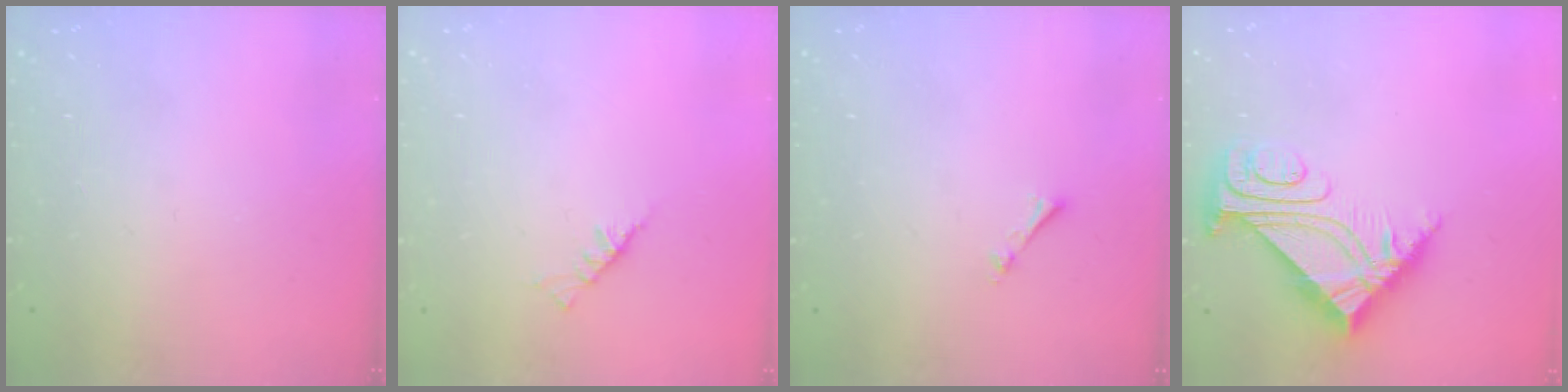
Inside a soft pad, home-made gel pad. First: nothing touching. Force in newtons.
{"total": 2.3, "press": 2.2, "slide": 0.5}
{"total": 0.6, "press": 0.6, "slide": 0.2}
{"total": 8.0, "press": 8.0, "slide": 1.0}